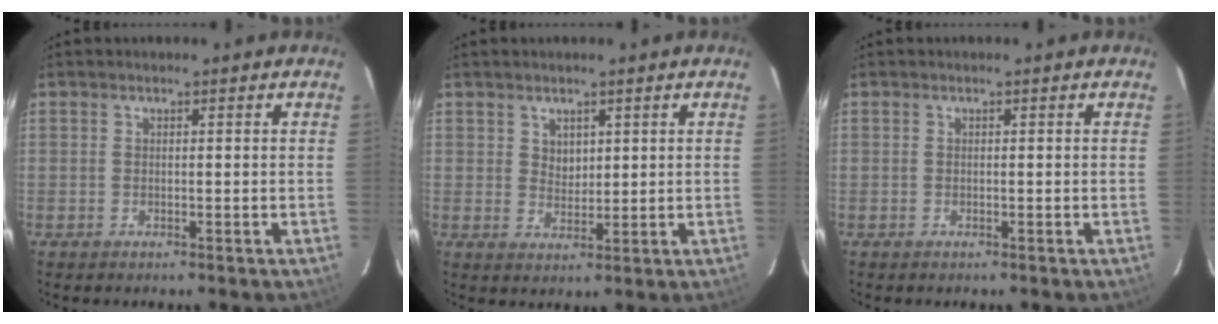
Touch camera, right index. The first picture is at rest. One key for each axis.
{"total": 2.9, "fx": 1.5, "fy": 2.2, "fz": 1.1, "tx": -0.012, "ty": 0.002, "tz": 0.029}
{"total": 0.0}